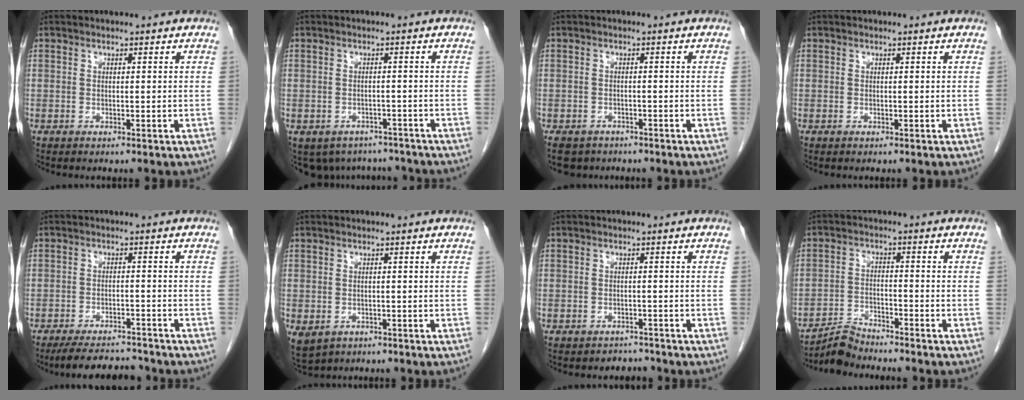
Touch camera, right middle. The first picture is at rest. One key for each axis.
{"total": 7.7, "fx": -6.4, "fy": 4.1, "fz": 0.9, "tx": -0.006, "ty": 0.009, "tz": -0.077}
{"total": 5.6, "fx": -4.3, "fy": 3.4, "fz": 1.1, "tx": -0.020, "ty": -0.002, "tz": -0.064}
{"total": 0.0}
{"total": 7.8, "fx": -7.3, "fy": 1.6, "fz": 2.2, "tx": -0.030, "ty": -0.002, "tz": -0.112}
{"total": 6.1, "fx": -2.8, "fy": 4.8, "fz": 2.4, "tx": -0.060, "ty": -0.007, "tz": -0.035}
{"total": 1.9, "fx": -1.7, "fy": 0.8, "fz": -0.7, "tx": 0.010, "ty": 0.000, "tz": -0.026}
{"total": 4.1, "fx": -4.0, "fy": -0.1, "fz": -0.4, "tx": 0.005, "ty": -0.011, "tz": -0.074}